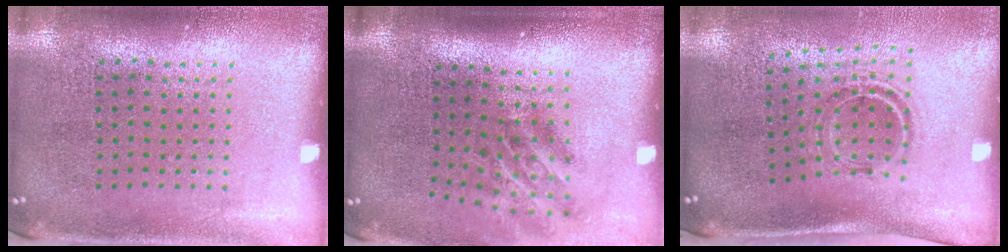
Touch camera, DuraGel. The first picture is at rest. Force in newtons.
{"total": 1.9, "press": 1.2, "slide": 1.5}
{"total": 1.1, "press": 1.0, "slide": 0.4}